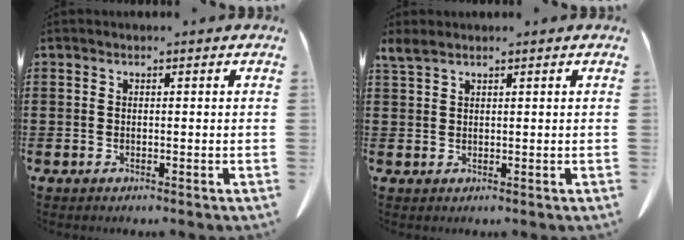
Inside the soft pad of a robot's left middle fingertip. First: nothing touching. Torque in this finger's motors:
{"motor_torque": [0.05, -0.03, 0.01, 0.01]}